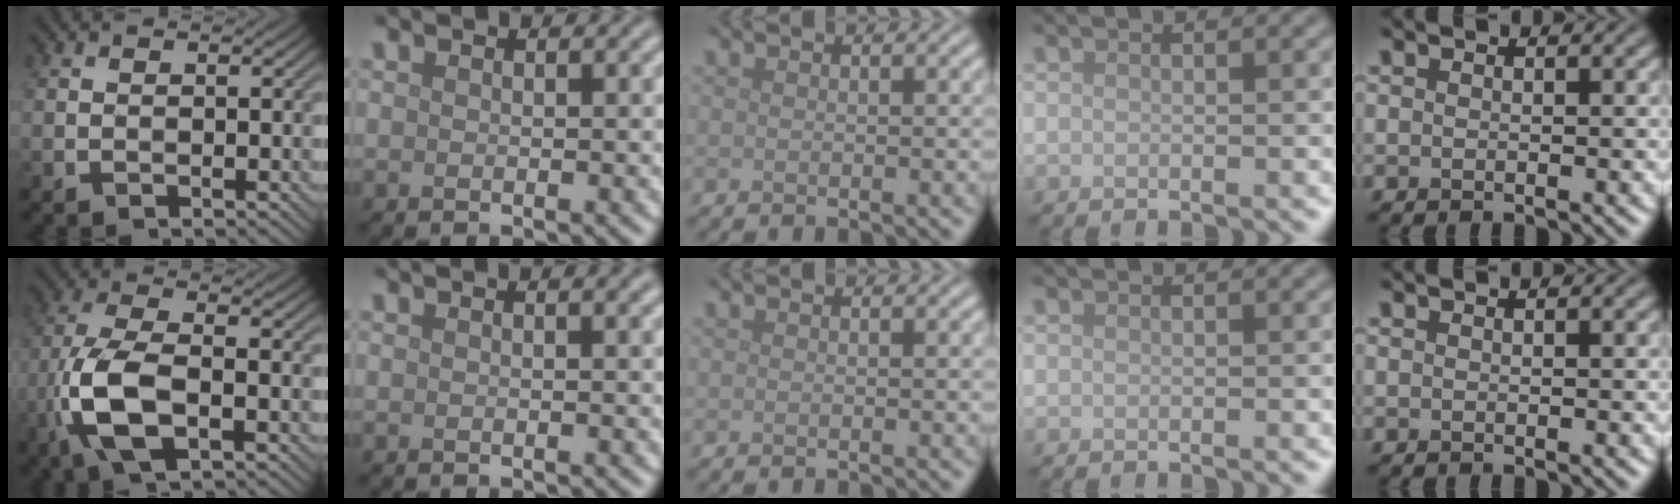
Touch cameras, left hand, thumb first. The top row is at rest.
{"thumb": {"total": 9.1, "force": [-3.1, 3.6, 7.8], "torque": [-0.178, 0.002, -0.070]}, "index": {"total": 0.9, "force": [0.4, 0.2, 0.8], "torque": [-0.009, 0.007, 0.005]}}